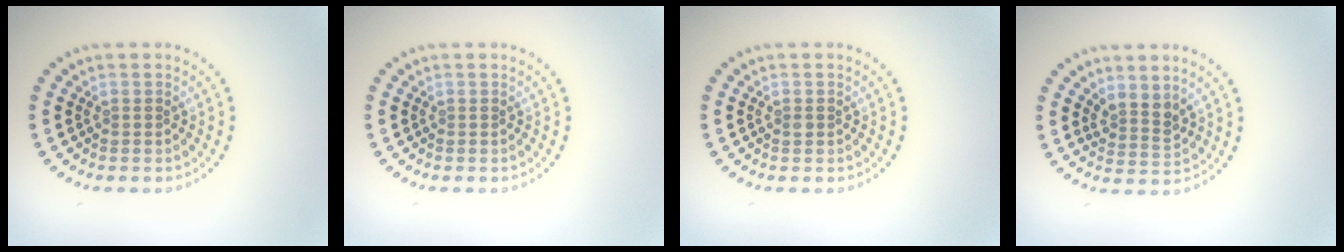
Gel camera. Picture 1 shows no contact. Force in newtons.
{"total": 0.0}
{"total": 0.6, "press": 0.6, "slide": 0.1}
{"total": 2.2, "press": 1.7, "slide": 1.4}